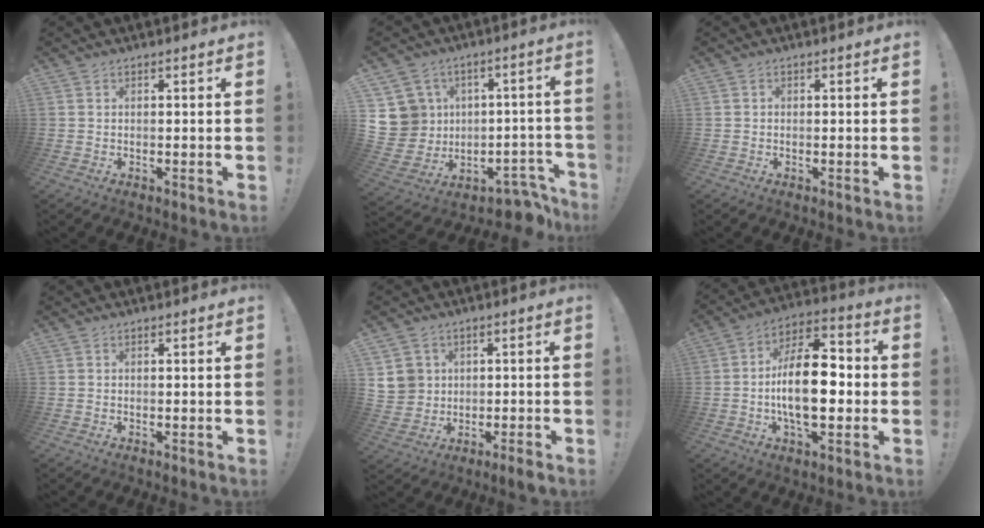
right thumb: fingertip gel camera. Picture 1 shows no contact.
{"total": 10.3, "force": [-1.7, 9.4, 3.8], "torque": [-0.066, 0.012, -0.004]}
{"total": 0.5, "force": [-0.3, 0.4, 0.2], "torque": [-0.009, 0.005, -0.005]}
{"total": 0.0}
{"total": 5.4, "force": [0.0, 5.2, 1.6], "torque": [-0.027, 0.018, 0.010]}
{"total": 18.5, "force": [-2.7, 9.0, 15.9], "torque": [-0.284, 0.010, -0.051]}